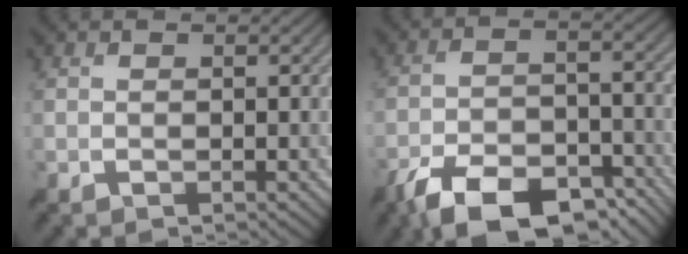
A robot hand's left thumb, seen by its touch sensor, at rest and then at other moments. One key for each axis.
{"total": 12.4, "fx": -8.8, "fy": 4.6, "fz": 7.4, "tx": -0.136, "ty": -0.007, "tz": -0.158}